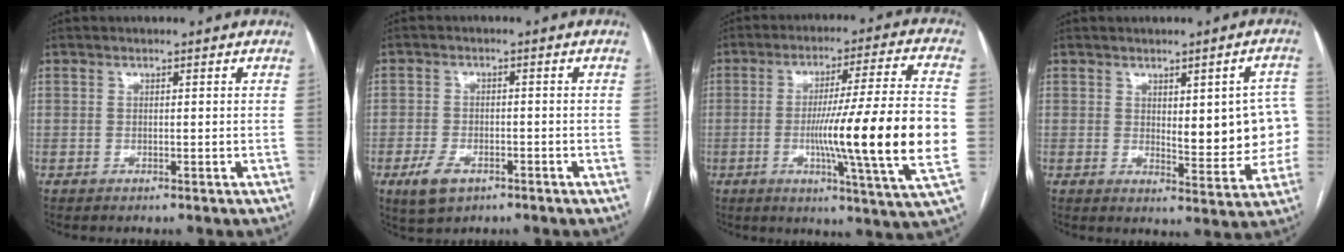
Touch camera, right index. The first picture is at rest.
{"total": 4.8, "force": [-2.7, 2.7, 2.9], "torque": [-0.061, -0.003, -0.044]}
{"total": 20.9, "force": [-2.8, -1.4, 20.6], "torque": [-0.281, -0.010, -0.050]}
{"total": 10.9, "force": [0.7, 3.4, 10.3], "torque": [-0.115, 0.008, 0.015]}